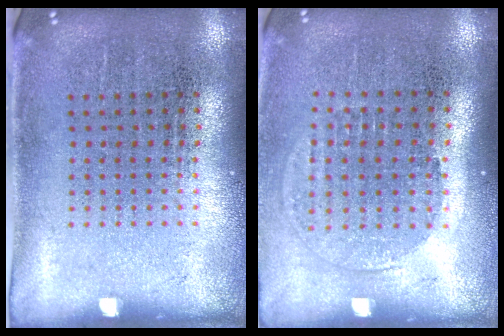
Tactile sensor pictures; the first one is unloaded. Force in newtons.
{"total": 1.3, "press": 1.2, "slide": 0.6}